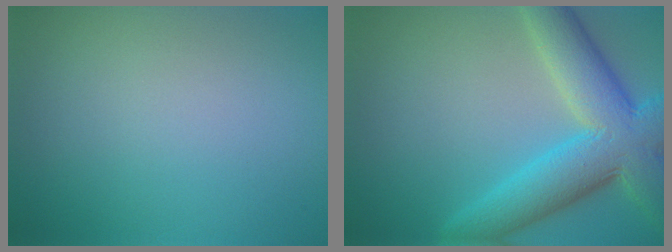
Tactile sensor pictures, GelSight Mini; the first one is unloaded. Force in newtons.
{"total": 9.4, "press": 9.4, "slide": 0.6}